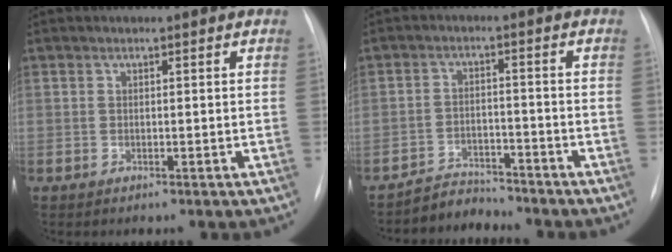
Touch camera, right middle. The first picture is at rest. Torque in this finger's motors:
{"motor_torque": [0.15, -0.26, -0.02, 0.00]}